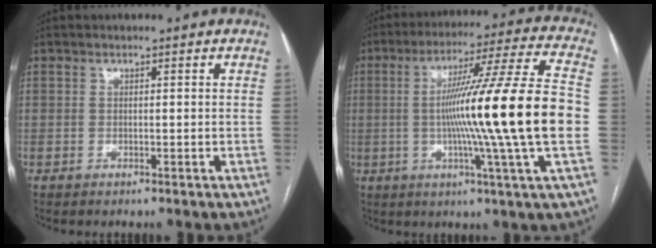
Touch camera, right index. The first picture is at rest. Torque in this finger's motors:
{"motor_torque": [2.14, 0.00, 1.05, 0.21]}